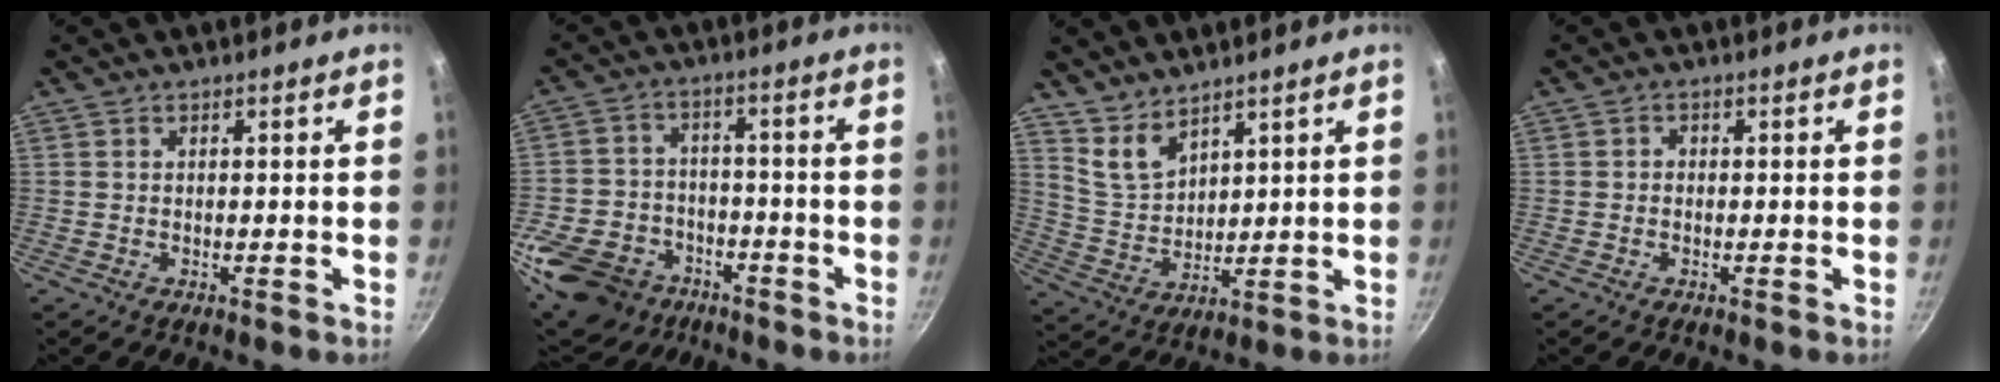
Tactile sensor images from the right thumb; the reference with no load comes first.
{"total": 17.8, "force": [-9.6, 13.1, 7.2], "torque": [-0.134, 0.048, -0.154]}
{"total": 6.6, "force": [5.3, 2.8, 2.8], "torque": [-0.044, -0.042, 0.115]}
{"total": 1.1, "force": [-0.2, 1.0, 0.5], "torque": [-0.005, 0.005, -0.005]}